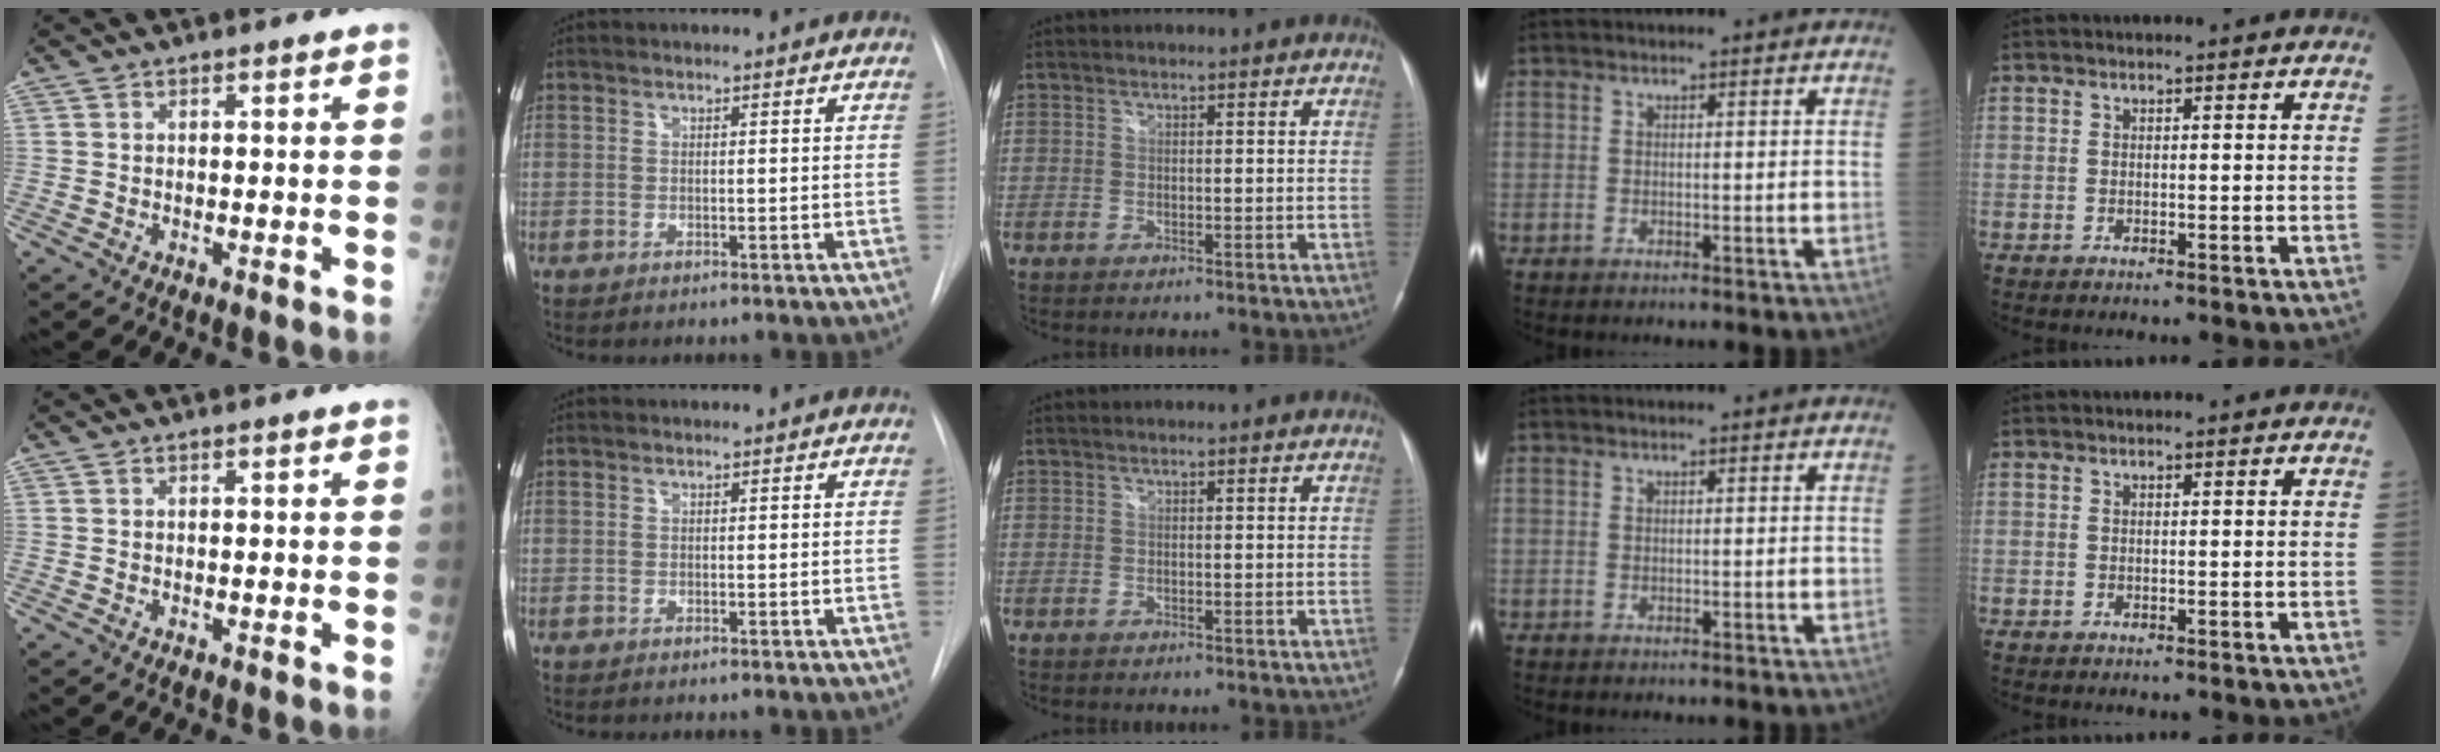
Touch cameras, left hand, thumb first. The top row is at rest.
{}